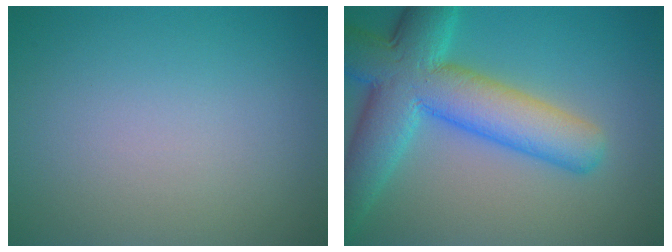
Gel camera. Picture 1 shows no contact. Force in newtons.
{"total": 10.0, "press": 10.0, "slide": 0.8}